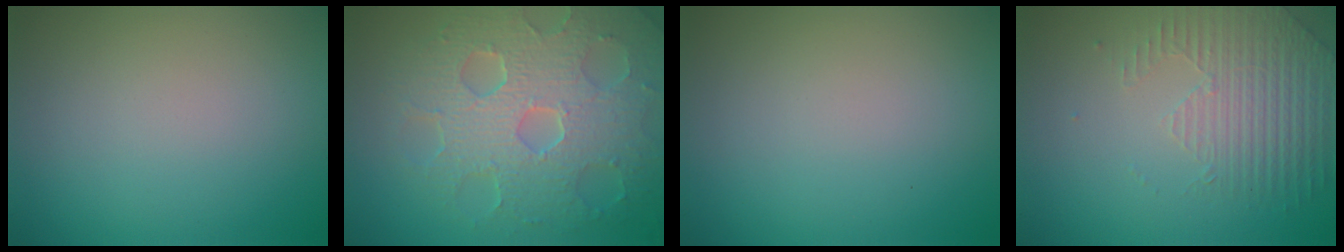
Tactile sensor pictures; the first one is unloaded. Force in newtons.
{"total": 8.6, "press": 6.0, "slide": 6.1}
{"total": 0.0}
{"total": 2.1, "press": 1.8, "slide": 1.0}